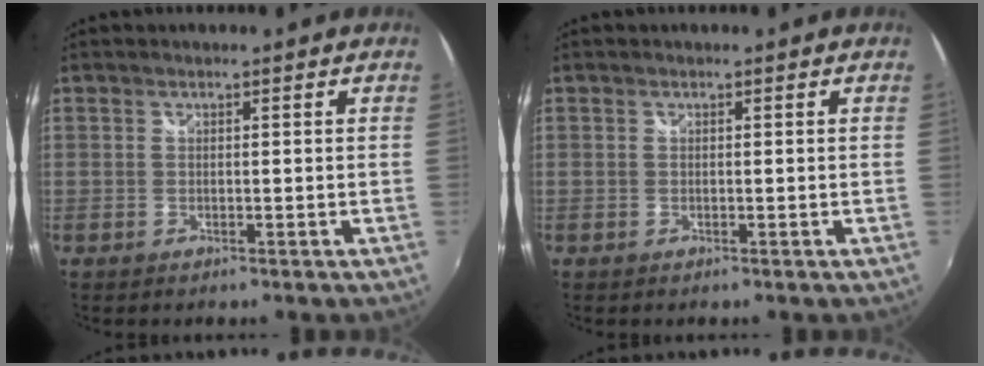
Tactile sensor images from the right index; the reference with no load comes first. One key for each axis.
{"total": 0.0}